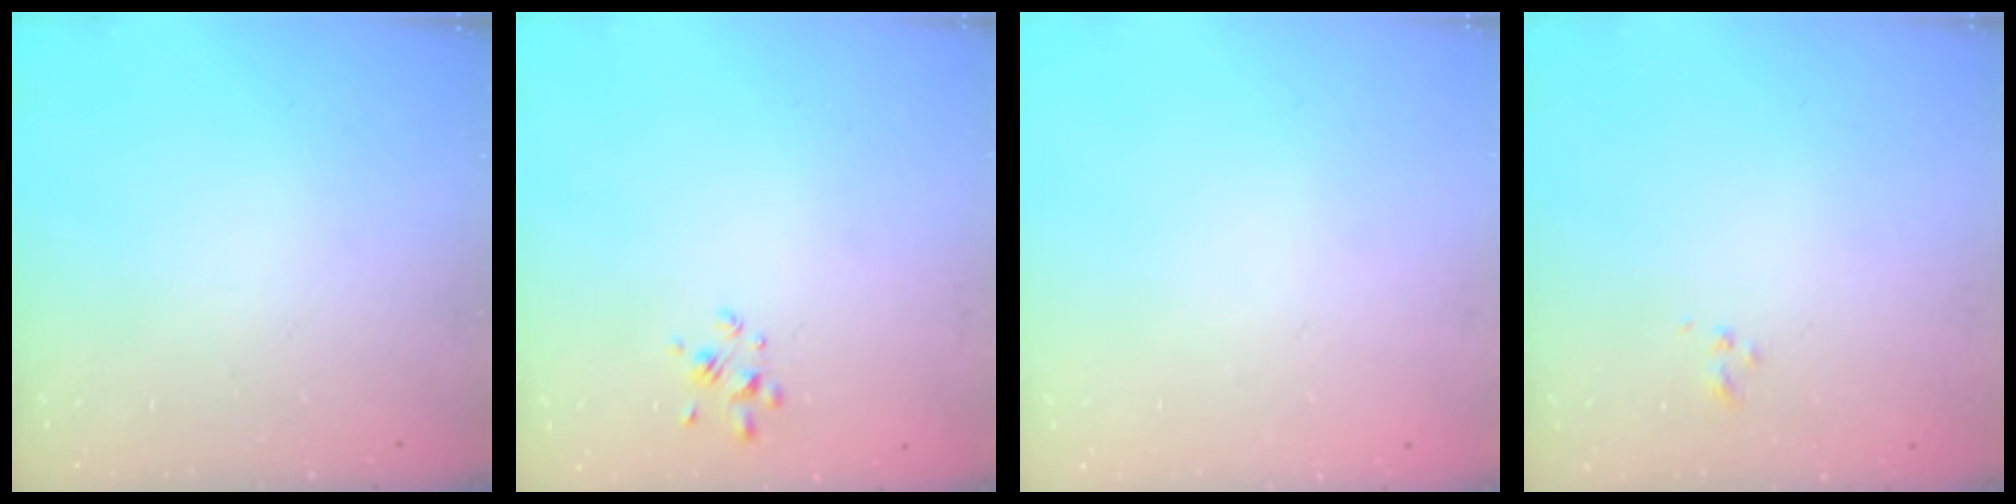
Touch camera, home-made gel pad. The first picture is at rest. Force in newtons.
{"total": 2.2, "press": 2.0, "slide": 1.0}
{"total": 1.7, "press": 1.7, "slide": 0.2}
{"total": 1.4, "press": 1.3, "slide": 0.6}